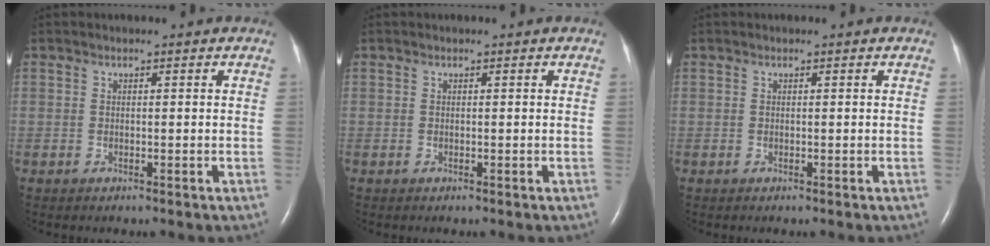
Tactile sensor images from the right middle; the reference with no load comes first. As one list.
[{"total": 0.0}, {"total": 0.0}]